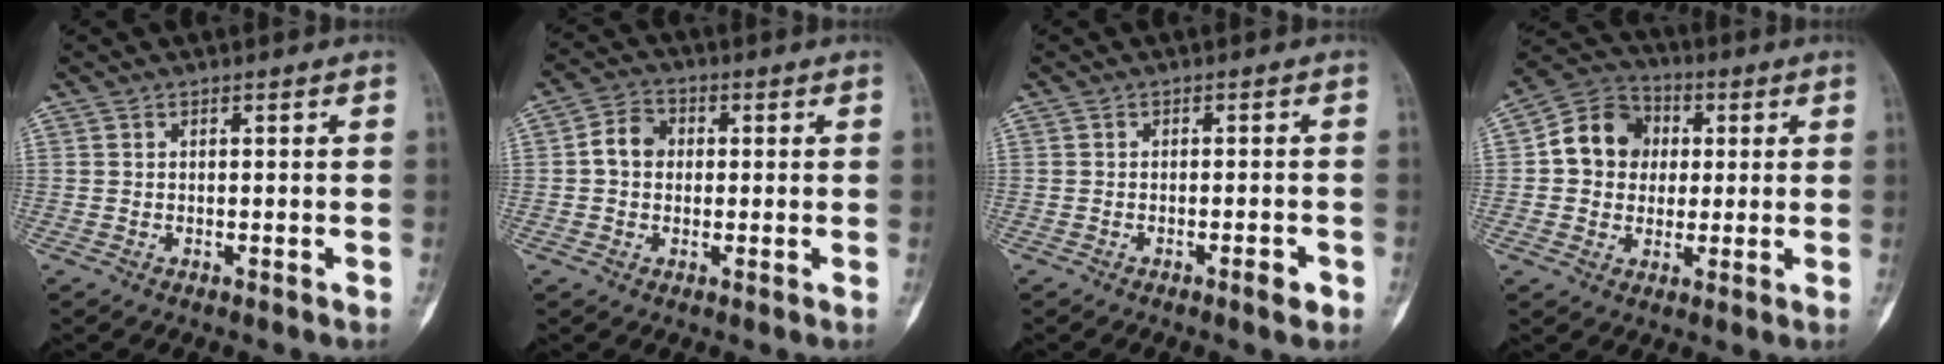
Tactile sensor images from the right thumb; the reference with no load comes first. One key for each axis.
{"total": 5.4, "fx": 0.2, "fy": 4.5, "fz": 3.0, "tx": -0.042, "ty": 0.016, "tz": -0.005}
{"total": 2.3, "fx": -1.3, "fy": 0.5, "fz": 1.9, "tx": -0.024, "ty": 0.004, "tz": -0.019}
{"total": 11.1, "fx": 1.3, "fy": 9.7, "fz": 5.2, "tx": -0.057, "ty": 0.017, "tz": 0.011}